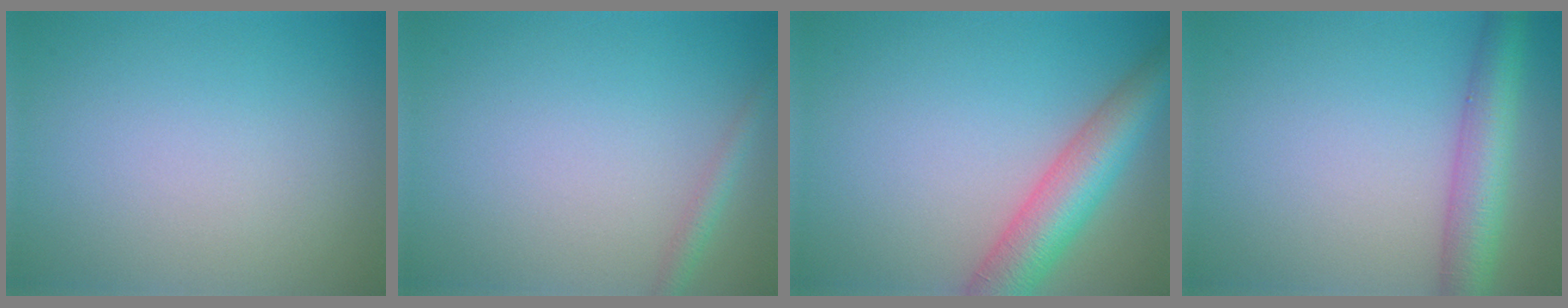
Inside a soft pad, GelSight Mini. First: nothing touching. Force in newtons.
{"total": 1.4, "press": 1.4, "slide": 0.1}
{"total": 6.7, "press": 6.7, "slide": 0.3}
{"total": 4.8, "press": 4.8, "slide": 0.2}